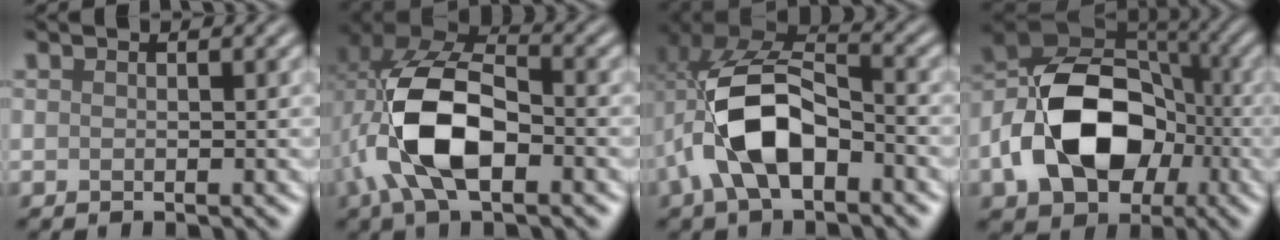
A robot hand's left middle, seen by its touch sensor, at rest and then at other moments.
{"total": 11.1, "force": [-2.2, 6.0, 9.1], "torque": [-0.194, 0.001, -0.044]}
{"total": 9.5, "force": [-2.5, 5.2, 7.6], "torque": [-0.162, 0.012, -0.047]}
{"total": 12.1, "force": [-3.4, 8.4, 8.0], "torque": [-0.147, -0.003, -0.061]}